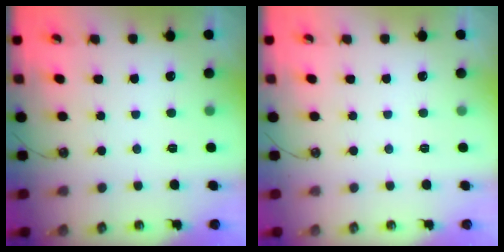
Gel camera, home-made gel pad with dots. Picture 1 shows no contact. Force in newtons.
{"total": 0.0}